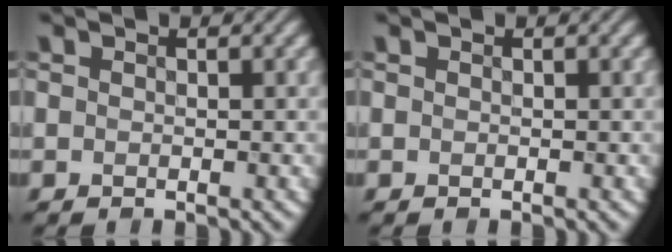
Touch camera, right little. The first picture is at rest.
{"total": 0.0}